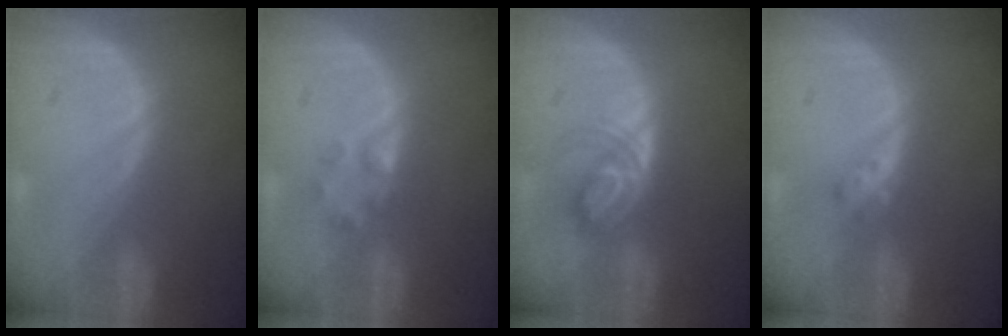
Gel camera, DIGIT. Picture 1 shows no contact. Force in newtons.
{"total": 2.0, "press": 2.0, "slide": 0.2}
{"total": 5.7, "press": 5.1, "slide": 2.6}
{"total": 2.3, "press": 2.0, "slide": 1.2}